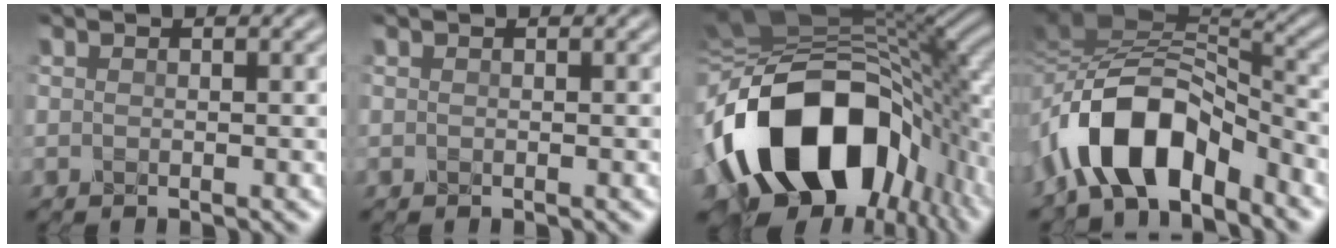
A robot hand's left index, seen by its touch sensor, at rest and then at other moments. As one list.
[{"total": 0.0}, {"total": 16.9, "force": [-5.3, 10.4, 12.1], "torque": [-0.207, -0.005, -0.090]}, {"total": 10.2, "force": [-5.4, 4.6, 7.3], "torque": [-0.130, 0.017, -0.106]}]